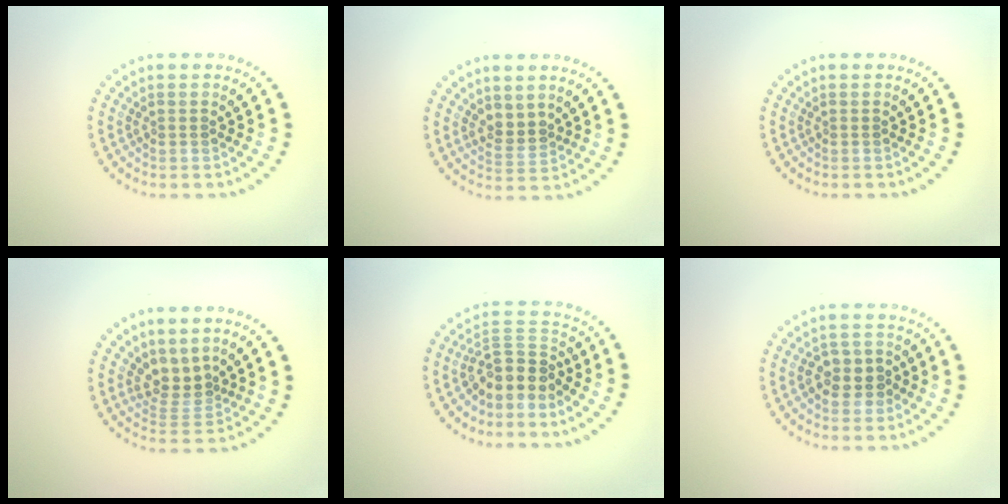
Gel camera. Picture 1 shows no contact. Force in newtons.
{"total": 1.8, "press": 1.5, "slide": 0.9}
{"total": 0.0}
{"total": 2.7, "press": 2.0, "slide": 1.9}
{"total": 3.8, "press": 3.0, "slide": 2.3}
{"total": 2.8, "press": 2.7, "slide": 0.8}